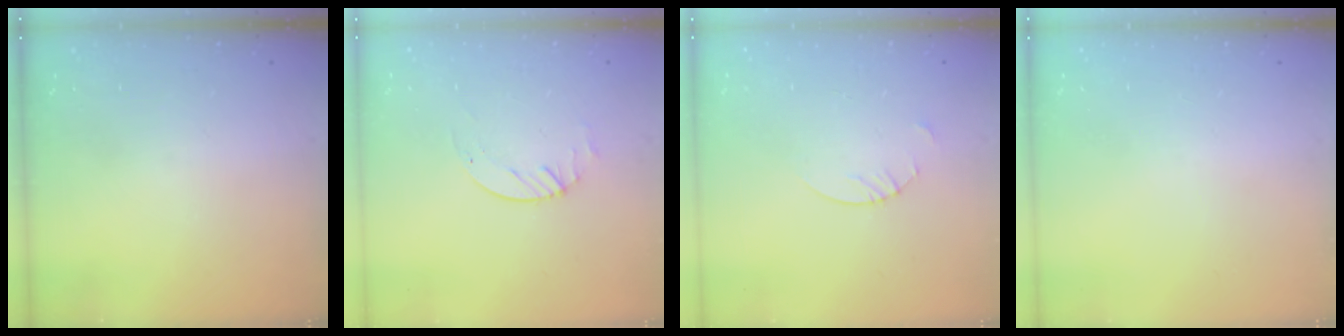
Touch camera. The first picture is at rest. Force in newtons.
{"total": 1.7, "press": 1.7, "slide": 0.2}
{"total": 1.8, "press": 1.8, "slide": 0.2}
{"total": 0.0}